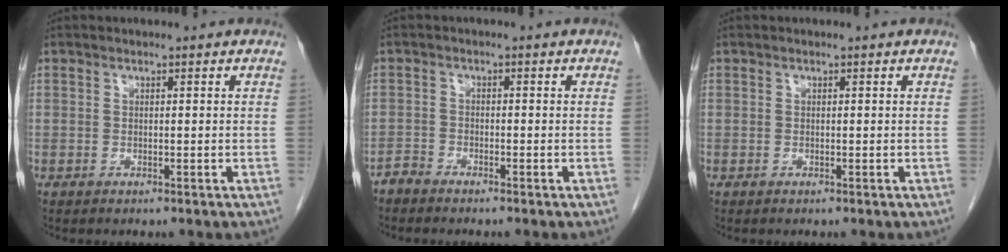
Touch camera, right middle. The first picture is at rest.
{"total": 1.6, "force": [-1.5, 0.2, 0.0], "torque": [0.002, -0.001, -0.030]}
{"total": 0.0}